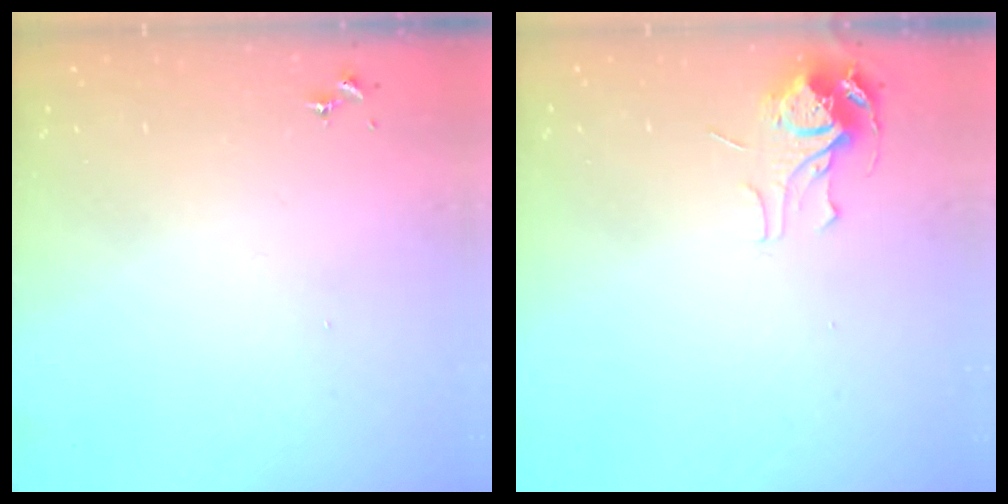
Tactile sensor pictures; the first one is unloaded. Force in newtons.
{"total": 7.1, "press": 7.1, "slide": 0.2}